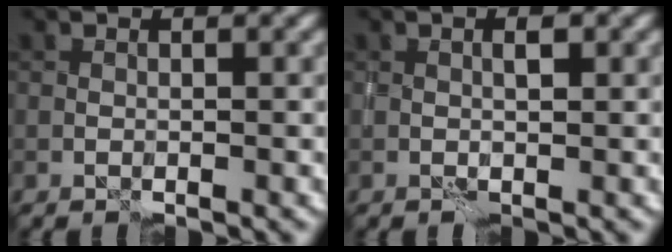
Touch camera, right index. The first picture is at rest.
{"total": 1.0, "force": [0.2, 0.3, 0.9], "torque": [-0.014, 0.002, 0.003]}